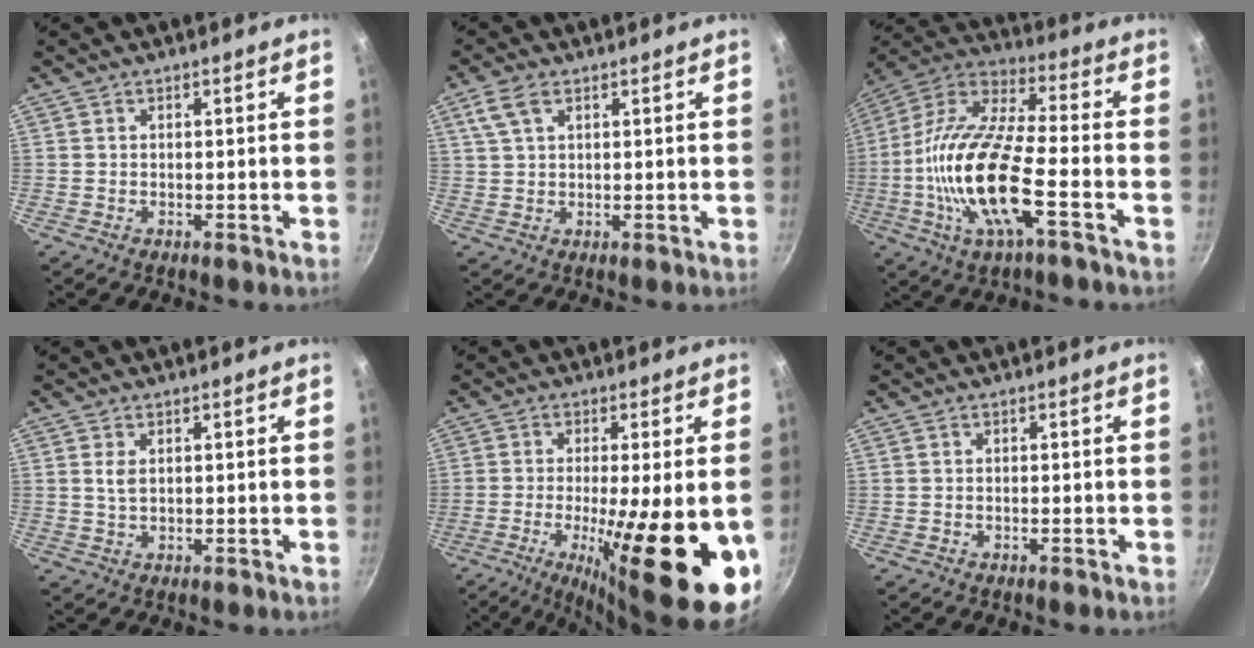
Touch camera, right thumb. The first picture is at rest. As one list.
[{"total": 4.8, "force": [2.3, 2.6, 3.3], "torque": [-0.066, 0.005, 0.045]}, {"total": 19.8, "force": [-5.4, 6.5, 18.0], "torque": [-0.351, 0.034, -0.121]}, {"total": 2.4, "force": [0.7, 1.3, 1.8], "torque": [-0.034, -0.005, 0.014]}, {"total": 20.9, "force": [-4.9, 4.7, 19.7], "torque": [-0.292, -0.017, -0.068]}, {"total": 0.0}]